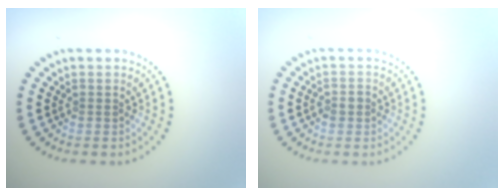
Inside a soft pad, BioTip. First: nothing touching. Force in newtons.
{"total": 1.2, "press": 1.2, "slide": 0.2}